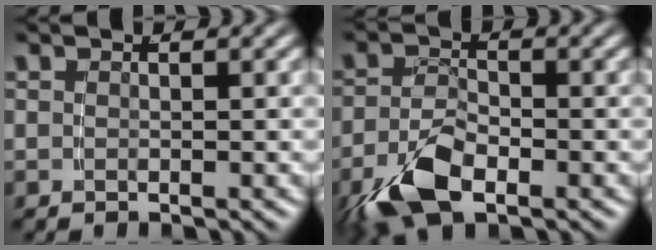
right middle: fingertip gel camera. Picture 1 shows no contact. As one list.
[{"total": 5.4, "force": [-2.9, 2.4, 3.9], "torque": [-0.070, -0.009, -0.048]}]